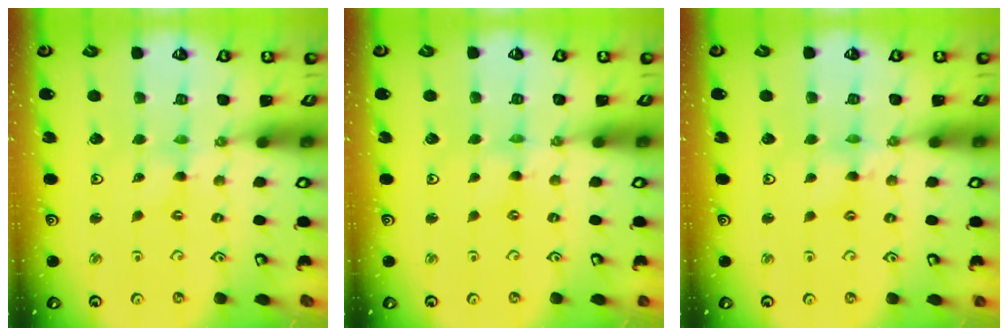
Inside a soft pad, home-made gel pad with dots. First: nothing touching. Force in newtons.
{"total": 0.0}
{"total": 3.0, "press": 3.0, "slide": 0.3}